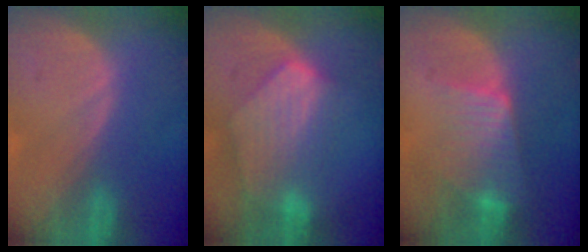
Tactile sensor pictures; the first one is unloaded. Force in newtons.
{"total": 8.2, "press": 7.6, "slide": 3.0}
{"total": 6.7, "press": 6.1, "slide": 2.7}